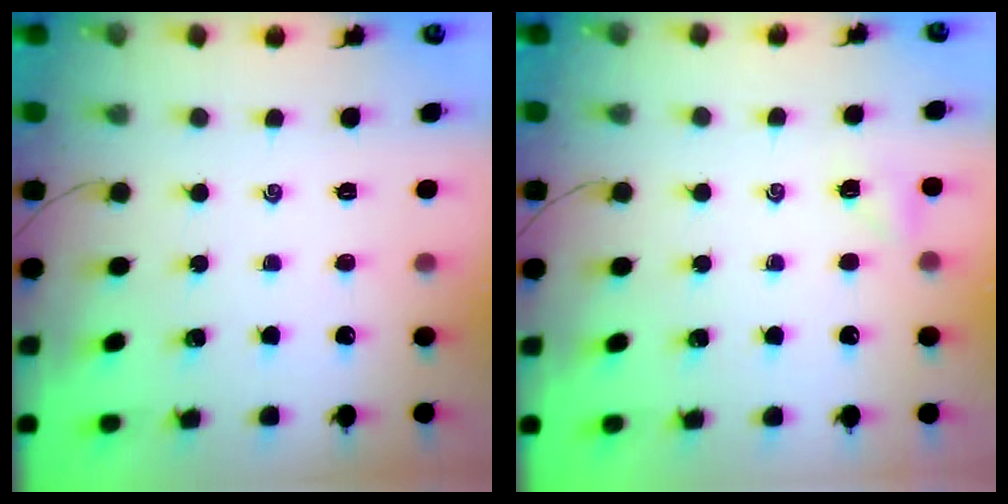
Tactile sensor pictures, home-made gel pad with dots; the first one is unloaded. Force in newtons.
{"total": 3.2, "press": 3.0, "slide": 1.0}